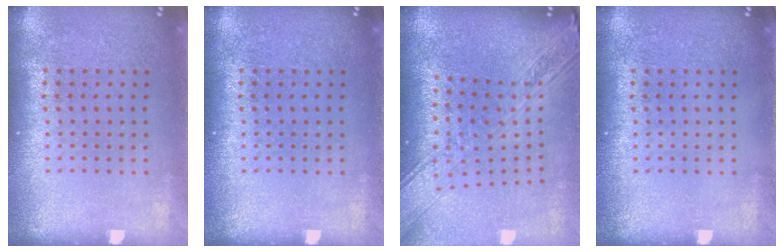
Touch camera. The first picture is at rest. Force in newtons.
{"total": 0.0}
{"total": 3.0, "press": 2.3, "slide": 1.9}
{"total": 0.0}